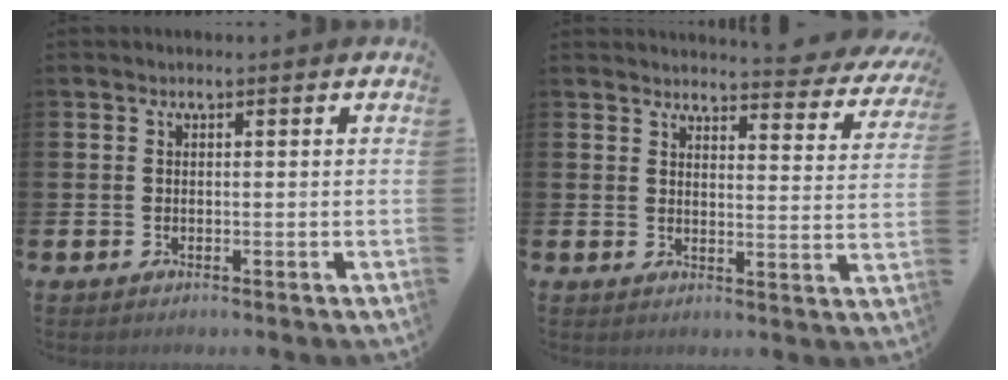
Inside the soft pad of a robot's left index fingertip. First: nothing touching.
{"total": 3.8, "force": [3.8, 0.2, 0.6], "torque": [-0.012, -0.032, 0.061]}